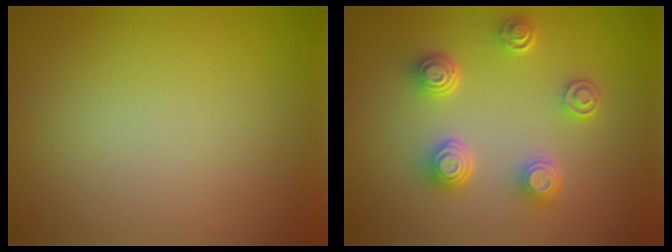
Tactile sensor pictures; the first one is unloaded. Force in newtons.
{"total": 4.2, "press": 3.2, "slide": 2.7}